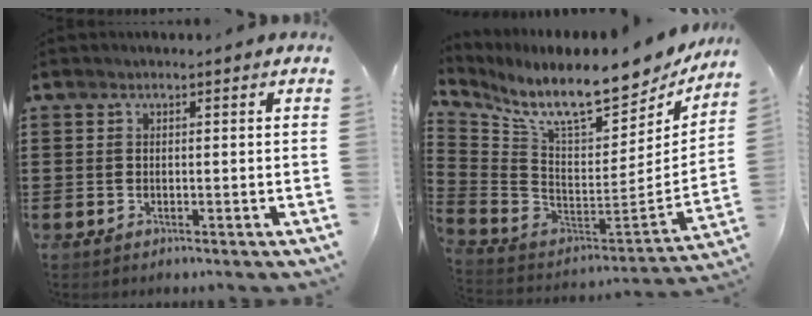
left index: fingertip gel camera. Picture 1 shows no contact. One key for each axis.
{"total": 11.1, "fx": 9.1, "fy": 1.7, "fz": 6.2, "tx": -0.143, "ty": -0.082, "tz": 0.155}